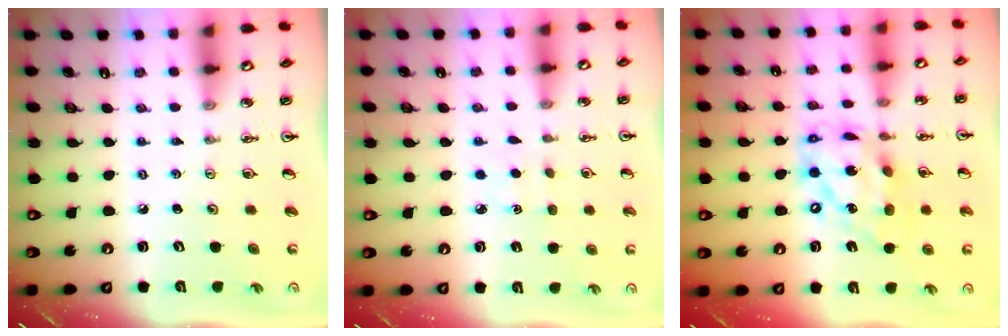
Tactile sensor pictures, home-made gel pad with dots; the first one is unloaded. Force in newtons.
{"total": 1.5, "press": 1.5, "slide": 0.2}
{"total": 15.7, "press": 15.7, "slide": 1.0}